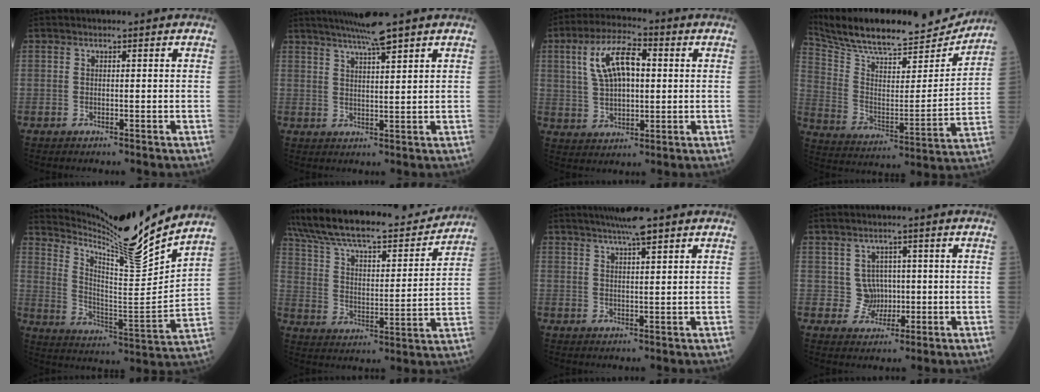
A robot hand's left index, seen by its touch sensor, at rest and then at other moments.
{"total": 5.8, "force": [4.7, -0.4, 3.3], "torque": [-0.058, 0.013, 0.083]}
{"total": 10.3, "force": [2.5, 4.5, 9.0], "torque": [-0.177, 0.023, 0.047]}
{"total": 21.9, "force": [20.1, 4.6, 7.3], "torque": [-0.129, -0.007, 0.305]}
{"total": 16.2, "force": [15.1, -2.3, 5.3], "torque": [-0.109, -0.059, 0.247]}
{"total": 24.0, "force": [21.3, 4.9, 9.9], "torque": [-0.177, 0.007, 0.320]}
{"total": 5.3, "force": [4.1, -0.3, 3.4], "torque": [-0.058, 0.015, 0.072]}
{"total": 3.2, "force": [0.1, 3.2, 0.5], "torque": [-0.003, 0.009, 0.006]}